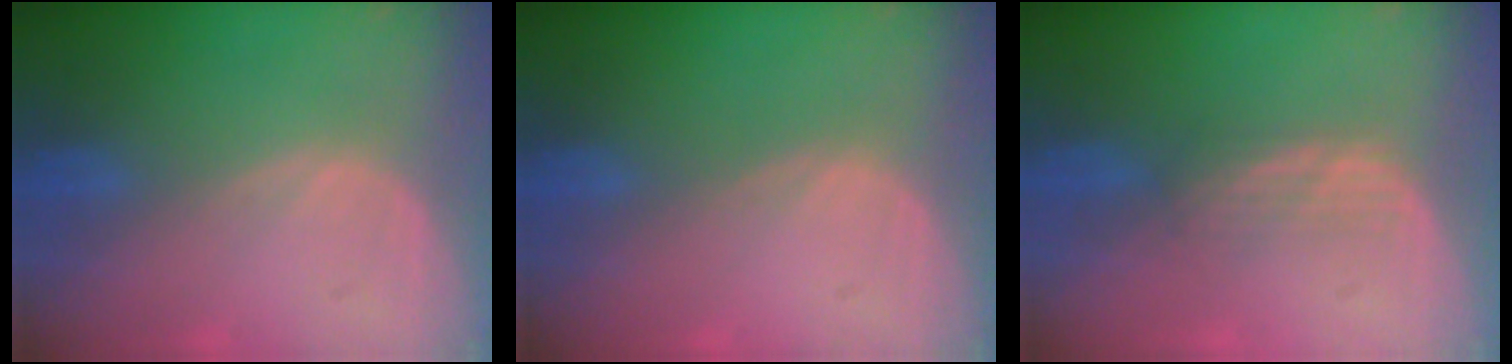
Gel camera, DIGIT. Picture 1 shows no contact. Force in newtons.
{"total": 0.0}
{"total": 2.7, "press": 2.5, "slide": 0.9}